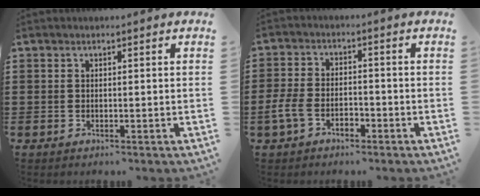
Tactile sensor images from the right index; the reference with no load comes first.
{"total": 4.6, "force": [-2.4, 2.8, 2.8], "torque": [-0.070, 0.007, -0.050]}